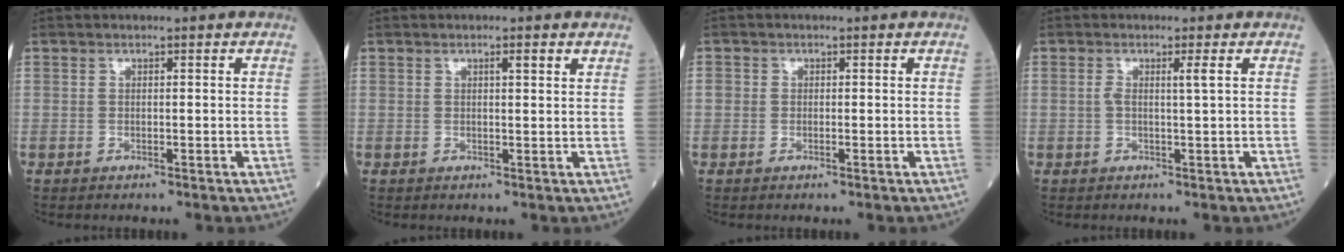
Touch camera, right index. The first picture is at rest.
{"total": 1.4, "force": [0.9, 0.0, 1.1], "torque": [-0.016, 0.001, 0.012]}
{"total": 1.2, "force": [-0.1, 1.0, 0.6], "torque": [-0.008, 0.002, -0.003]}
{"total": 1.8, "force": [0.4, -0.3, 1.8], "torque": [-0.037, 0.003, 0.008]}